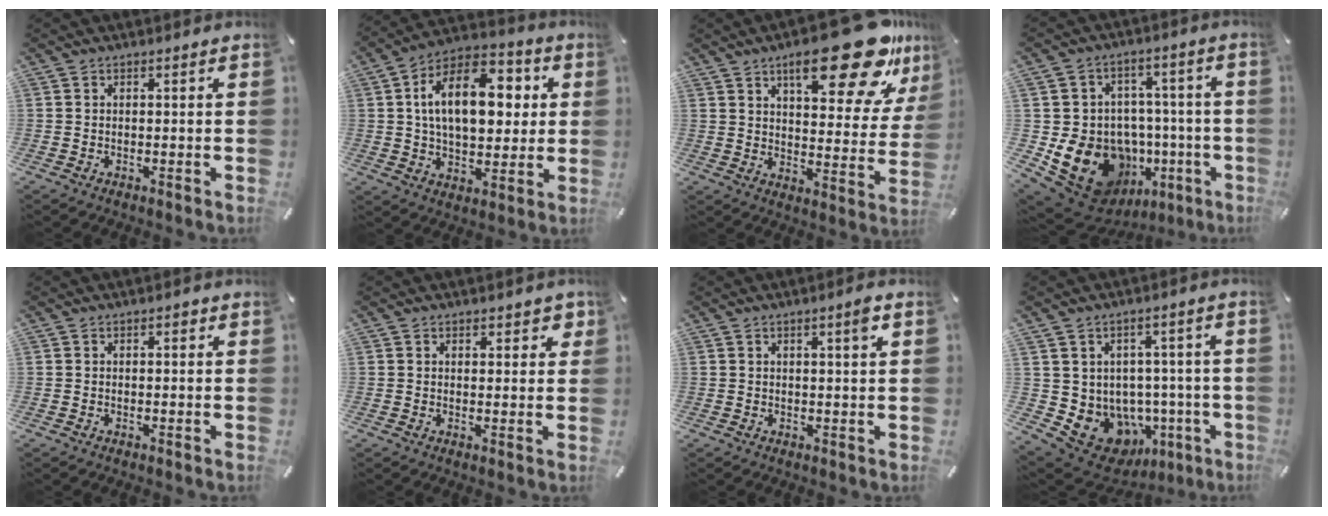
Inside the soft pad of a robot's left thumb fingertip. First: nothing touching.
{"total": 17.9, "force": [4.0, 10.9, 13.6], "torque": [-0.224, 0.003, 0.068]}
{"total": 22.3, "force": [14.3, 7.6, 15.3], "torque": [-0.203, -0.090, 0.225]}
{"total": 18.0, "force": [-5.8, 14.3, 9.2], "torque": [-0.151, 0.019, -0.072]}
{"total": 0.7, "force": [0.2, 0.4, 0.5], "torque": [-0.001, 0.000, 0.000]}
{"total": 2.3, "force": [1.3, 1.6, 0.9], "torque": [0.005, -0.004, 0.018]}
{"total": 2.9, "force": [1.3, 0.3, 2.5], "torque": [-0.042, -0.002, 0.019]}
{"total": 8.9, "force": [-2.2, 8.0, 3.4], "torque": [-0.062, -0.021, -0.024]}